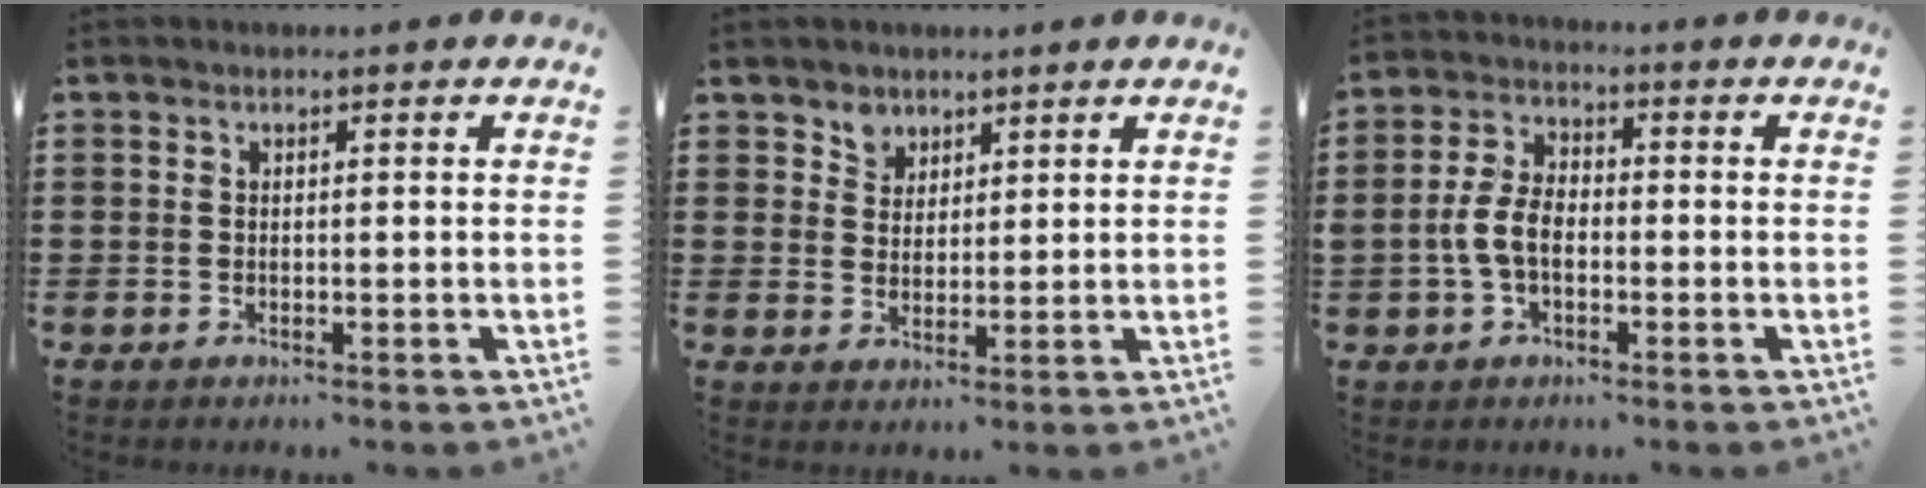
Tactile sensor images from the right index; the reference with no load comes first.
{"total": 3.3, "force": [2.2, 2.5, 0.1], "torque": [-0.007, 0.006, 0.040]}
{"total": 5.8, "force": [-1.3, 3.4, 4.5], "torque": [-0.117, -0.001, -0.033]}